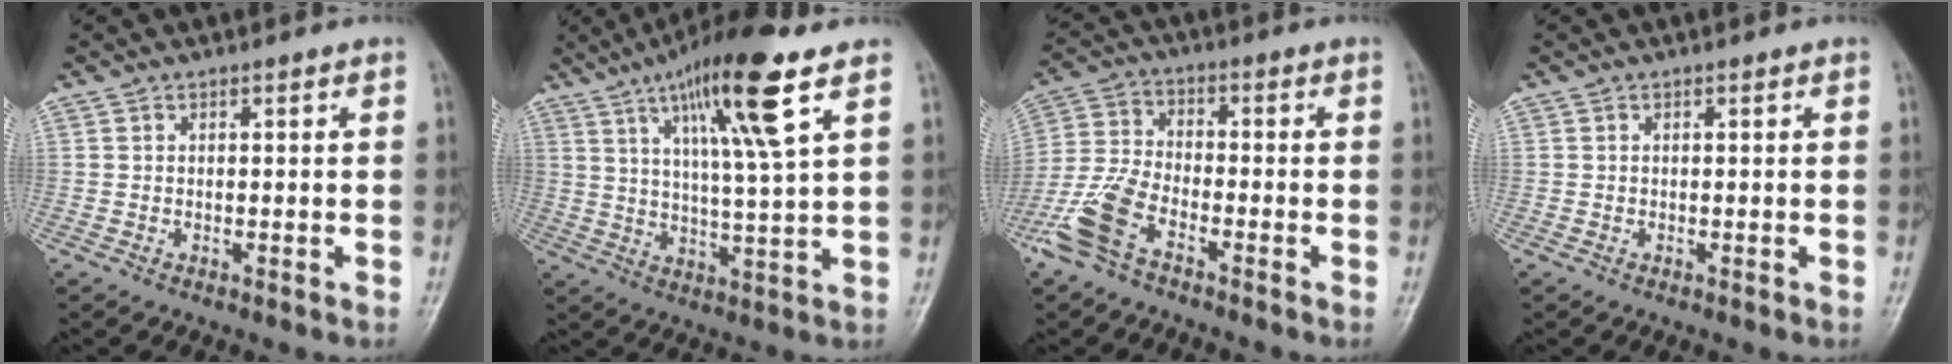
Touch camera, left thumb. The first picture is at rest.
{"total": 15.7, "force": [7.9, 1.9, 13.4], "torque": [-0.231, -0.025, 0.133]}
{"total": 9.2, "force": [-5.6, 4.2, 6.0], "torque": [-0.139, 0.023, -0.122]}
{"total": 0.0}